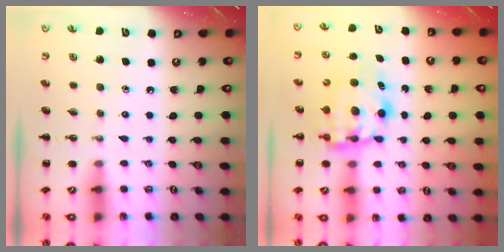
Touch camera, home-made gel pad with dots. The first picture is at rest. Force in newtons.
{"total": 6.5, "press": 6.4, "slide": 0.9}